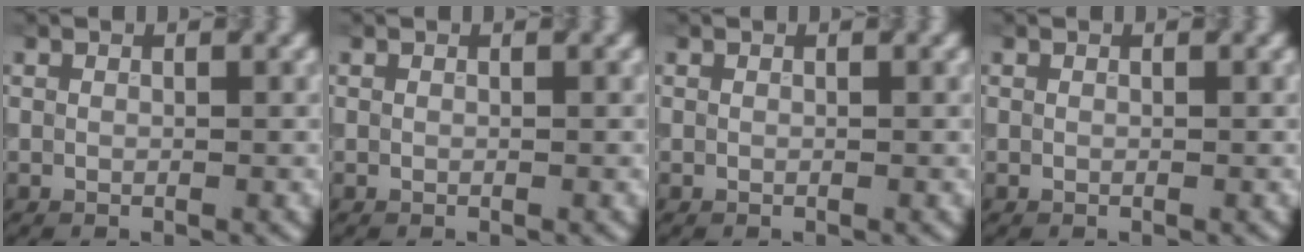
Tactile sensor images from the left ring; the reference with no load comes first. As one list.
[{"total": 0.0}, {"total": 0.0}, {"total": 0.0}]